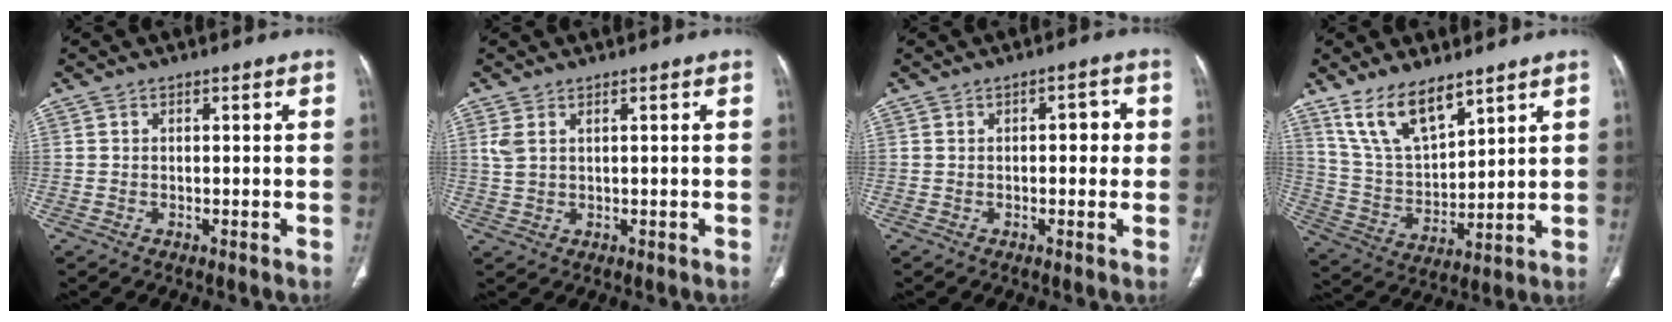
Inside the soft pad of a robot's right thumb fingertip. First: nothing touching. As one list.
[{"total": 2.7, "force": [1.2, 1.3, 2.0], "torque": [-0.048, 0.004, 0.034]}, {"total": 3.8, "force": [0.2, 2.1, 3.2], "torque": [-0.020, 0.007, -0.004]}, {"total": 12.8, "force": [9.0, 5.2, 7.5], "torque": [-0.121, -0.043, 0.188]}]